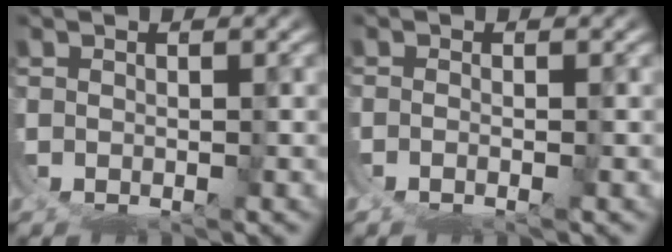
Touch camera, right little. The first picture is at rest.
{"total": 1.4, "force": [-1.0, 0.1, 1.0], "torque": [-0.022, -0.011, -0.009]}